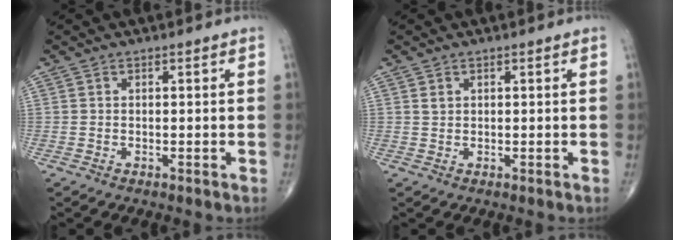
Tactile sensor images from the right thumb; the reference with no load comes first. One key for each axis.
{"total": 0.9, "fx": 0.5, "fy": 0.6, "fz": 0.4, "tx": -0.004, "ty": -0.001, "tz": 0.010}